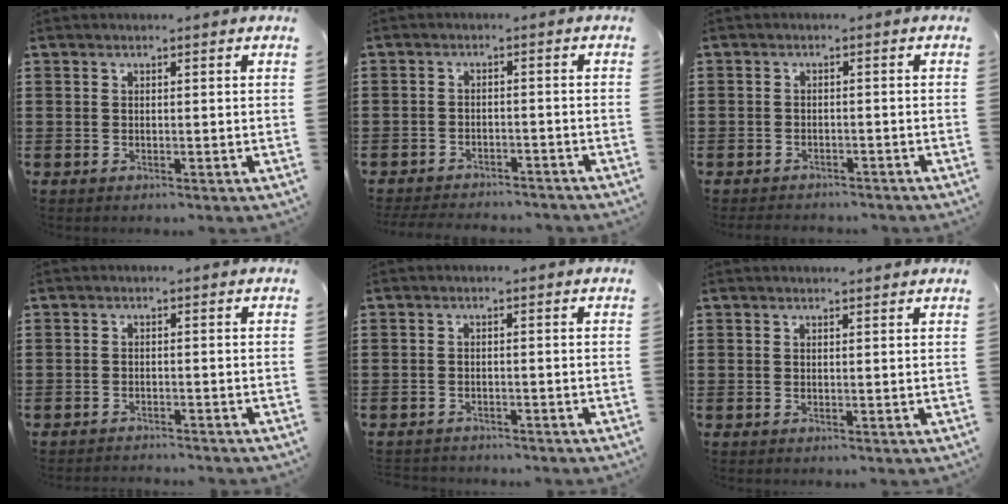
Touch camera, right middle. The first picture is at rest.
{"total": 3.2, "force": [-3.1, 0.4, -0.3], "torque": [-0.002, 0.000, -0.069]}
{"total": 1.8, "force": [-1.7, 0.5, -0.2], "torque": [-0.001, 0.002, -0.039]}
{"total": 1.3, "force": [-1.3, -0.1, -0.1], "torque": [-0.003, 0.002, -0.027]}
{"total": 1.2, "force": [-1.2, 0.1, -0.1], "torque": [-0.004, 0.000, -0.025]}
{"total": 0.9, "force": [0.9, -0.2, 0.2], "torque": [0.003, -0.007, 0.016]}